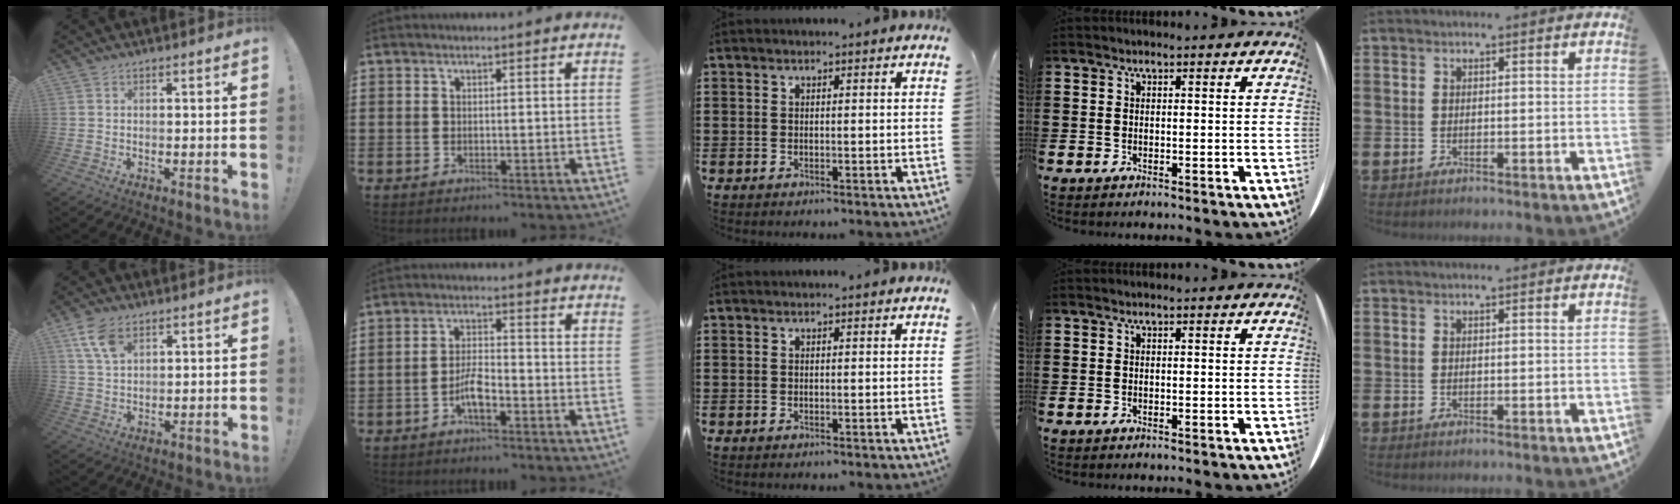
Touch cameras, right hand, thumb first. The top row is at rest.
{"thumb": {"total": 7.7, "force": [4.1, 4.2, 4.9], "torque": [-0.094, -0.008, 0.082]}, "index": {"total": 4.3, "force": [-2.1, 1.3, 3.5], "torque": [-0.080, 0.000, -0.045]}}